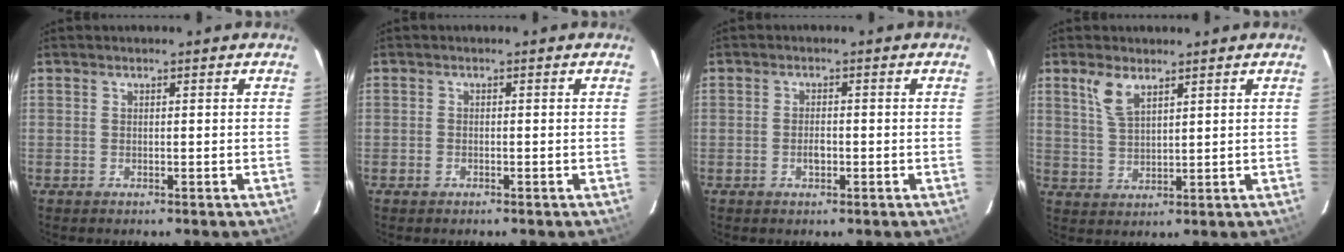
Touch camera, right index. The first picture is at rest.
{"total": 0.8, "force": [-0.4, 0.6, 0.2], "torque": [-0.003, 0.001, -0.009]}
{"total": 2.0, "force": [-0.6, 1.1, 1.6], "torque": [-0.030, 0.001, -0.011]}
{"total": 5.3, "force": [3.4, 2.1, 3.5], "torque": [-0.070, 0.002, 0.074]}